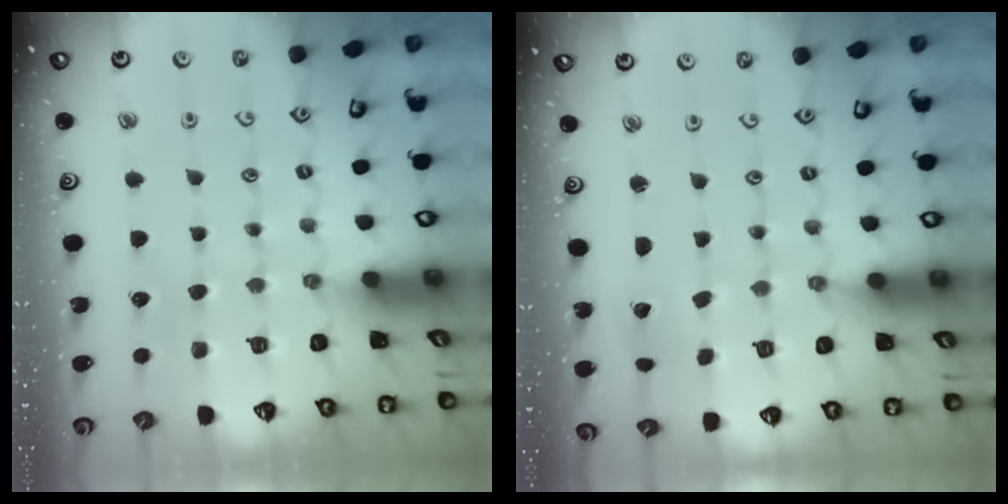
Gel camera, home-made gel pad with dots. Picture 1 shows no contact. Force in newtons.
{"total": 1.8, "press": 1.8, "slide": 0.2}